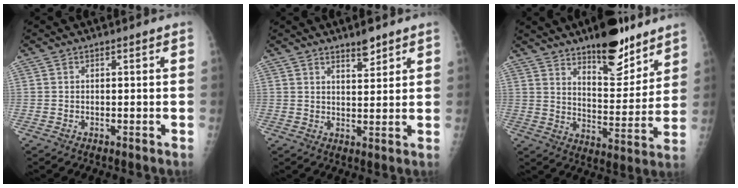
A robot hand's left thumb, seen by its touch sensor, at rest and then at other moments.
{"total": 3.9, "force": [3.1, 1.1, 2.1], "torque": [-0.025, -0.025, 0.050]}
{"total": 15.0, "force": [11.1, 5.4, 8.5], "torque": [-0.084, -0.082, 0.176]}